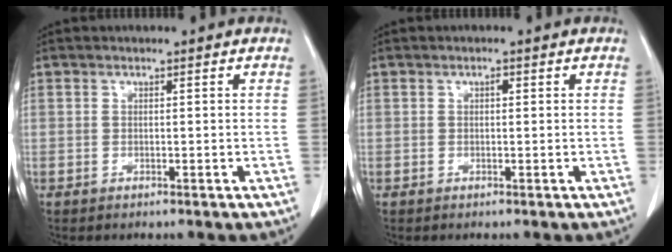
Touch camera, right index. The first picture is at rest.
{"total": 0.6, "force": [0.2, 0.3, 0.5], "torque": [-0.009, 0.002, 0.002]}